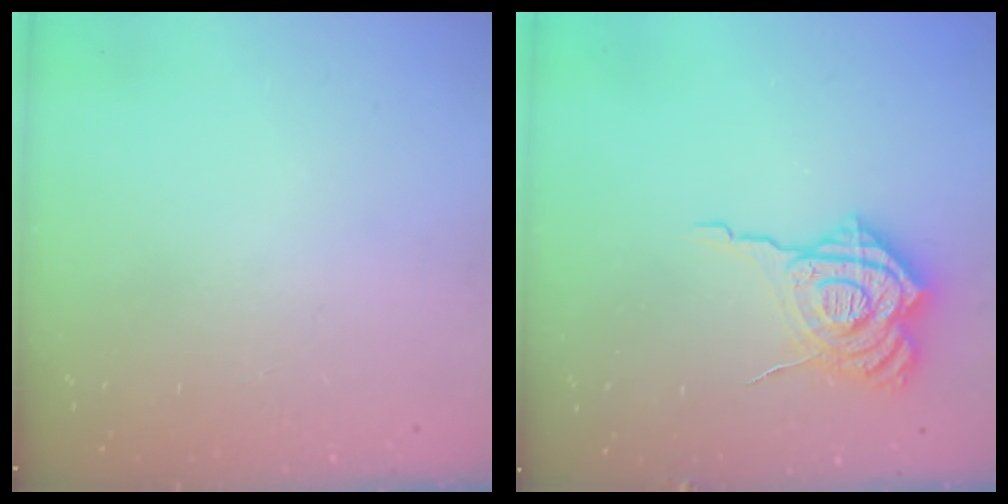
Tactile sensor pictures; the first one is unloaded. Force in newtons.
{"total": 16.1, "press": 16.0, "slide": 1.7}